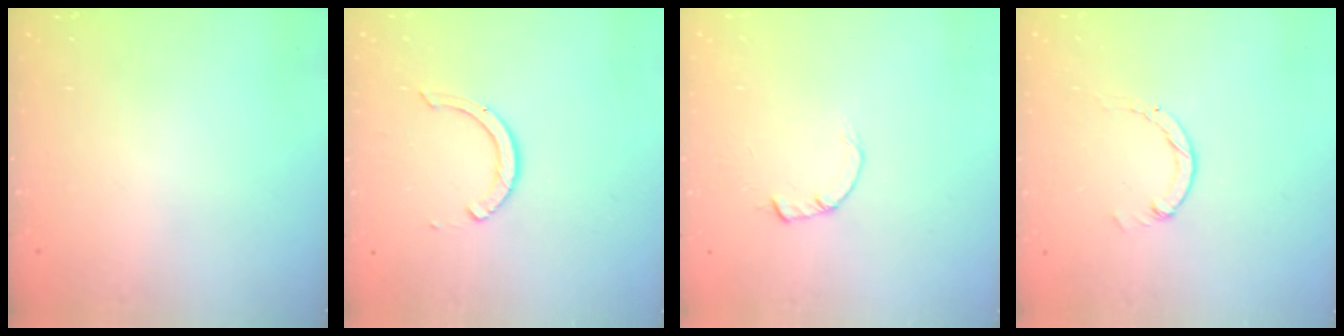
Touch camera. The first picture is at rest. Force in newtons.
{"total": 6.0, "press": 6.0, "slide": 0.5}
{"total": 1.8, "press": 1.7, "slide": 0.3}
{"total": 1.3, "press": 1.2, "slide": 0.2}